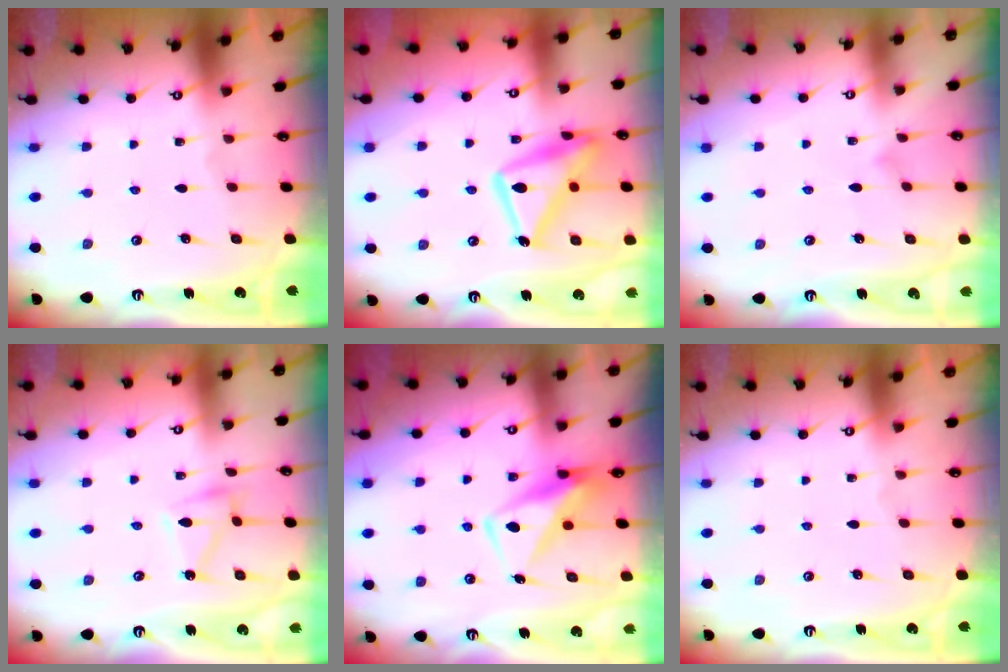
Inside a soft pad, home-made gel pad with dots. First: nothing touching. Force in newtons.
{"total": 17.9, "press": 17.9, "slide": 1.1}
{"total": 6.9, "press": 6.9, "slide": 0.4}
{"total": 6.7, "press": 6.7, "slide": 0.3}
{"total": 9.4, "press": 9.4, "slide": 0.9}
{"total": 0.0}